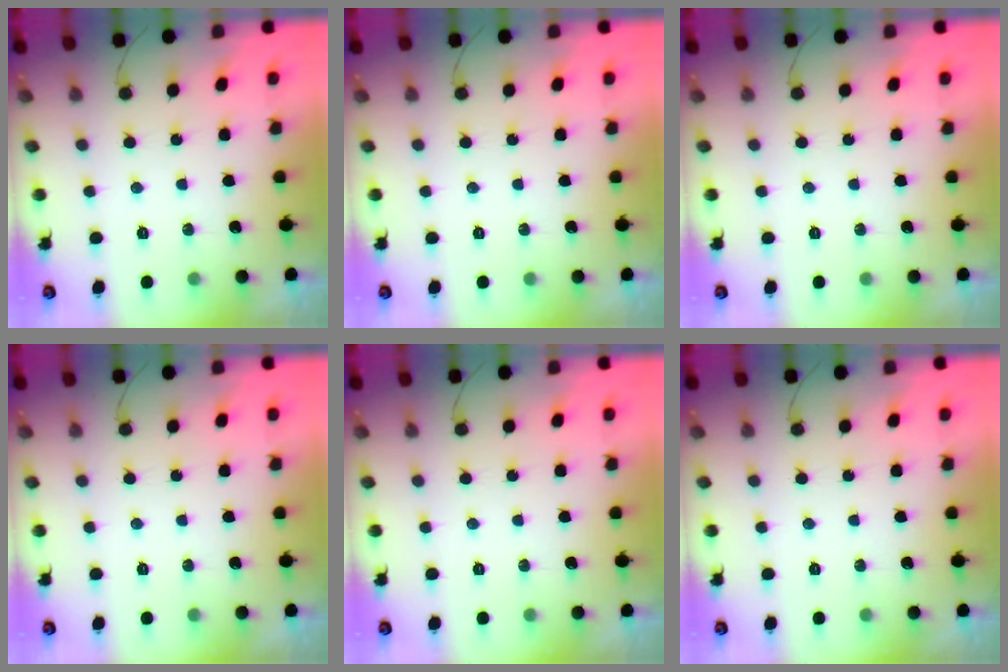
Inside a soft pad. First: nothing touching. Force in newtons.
{"total": 0.0}
{"total": 0.0}
{"total": 0.0}
{"total": 0.0}
{"total": 0.0}